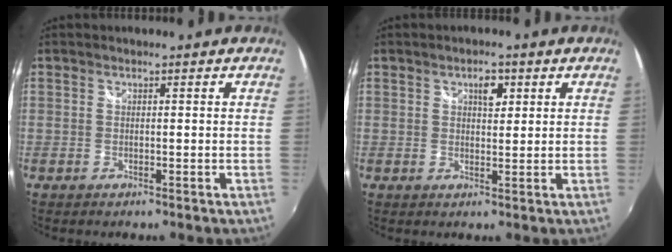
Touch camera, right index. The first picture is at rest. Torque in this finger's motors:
{"motor_torque": [0.37, 0.18, 0.02, 0.02]}